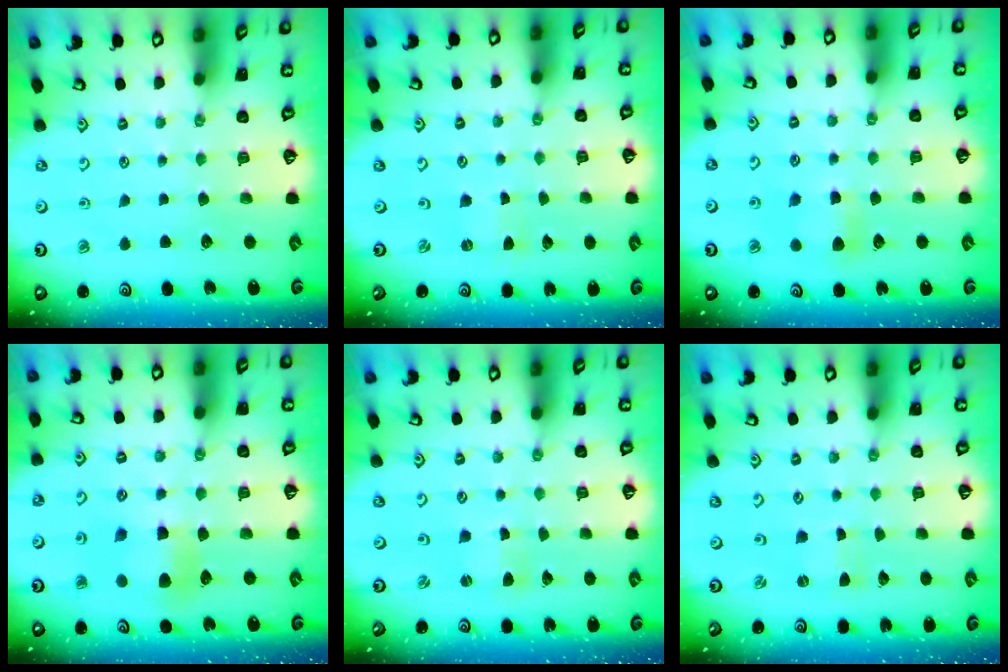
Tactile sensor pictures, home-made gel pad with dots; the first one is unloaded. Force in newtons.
{"total": 0.0}
{"total": 5.5, "press": 5.5, "slide": 0.5}
{"total": 6.7, "press": 6.7, "slide": 0.6}
{"total": 1.1, "press": 1.0, "slide": 0.3}
{"total": 0.0}